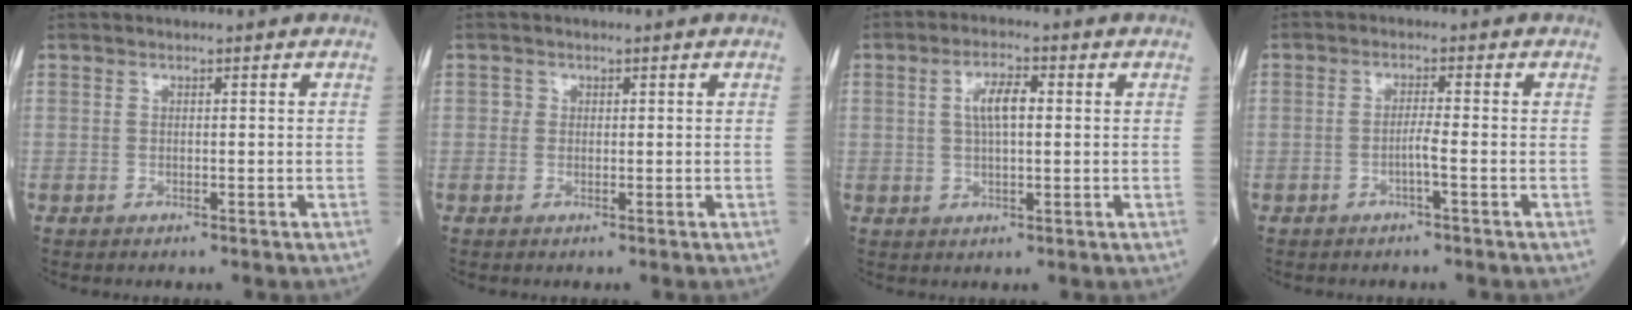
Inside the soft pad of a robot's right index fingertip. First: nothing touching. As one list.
[{"total": 0.8, "force": [0.2, 0.7, 0.1], "torque": [0.001, 0.004, 0.004]}, {"total": 4.7, "force": [1.0, 1.3, 4.4], "torque": [-0.086, 0.011, 0.020]}, {"total": 2.0, "force": [-0.8, -0.4, 1.7], "torque": [-0.034, 0.001, -0.016]}]